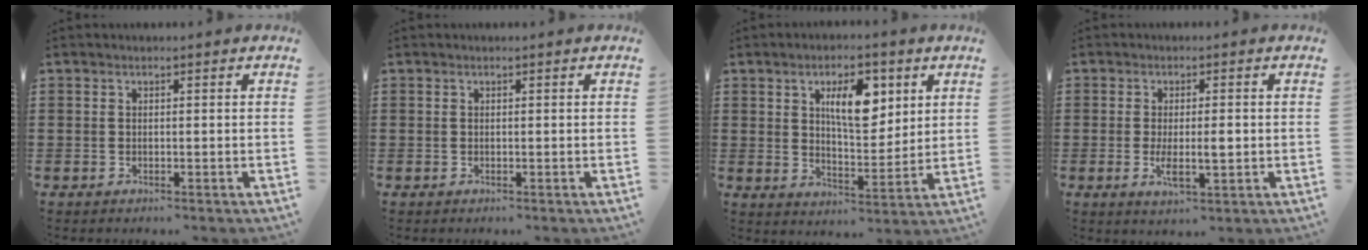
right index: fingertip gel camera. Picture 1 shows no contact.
{"total": 0.0}
{"total": 8.0, "force": [3.3, 3.4, 6.4], "torque": [-0.103, -0.004, 0.050]}
{"total": 4.6, "force": [-0.5, 1.4, 4.3], "torque": [-0.075, -0.005, -0.013]}